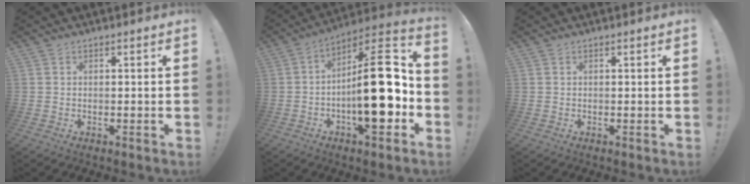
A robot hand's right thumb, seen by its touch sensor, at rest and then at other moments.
{"total": 23.3, "force": [-3.5, 8.2, 21.5], "torque": [-0.325, 0.028, -0.053]}
{"total": 0.0}